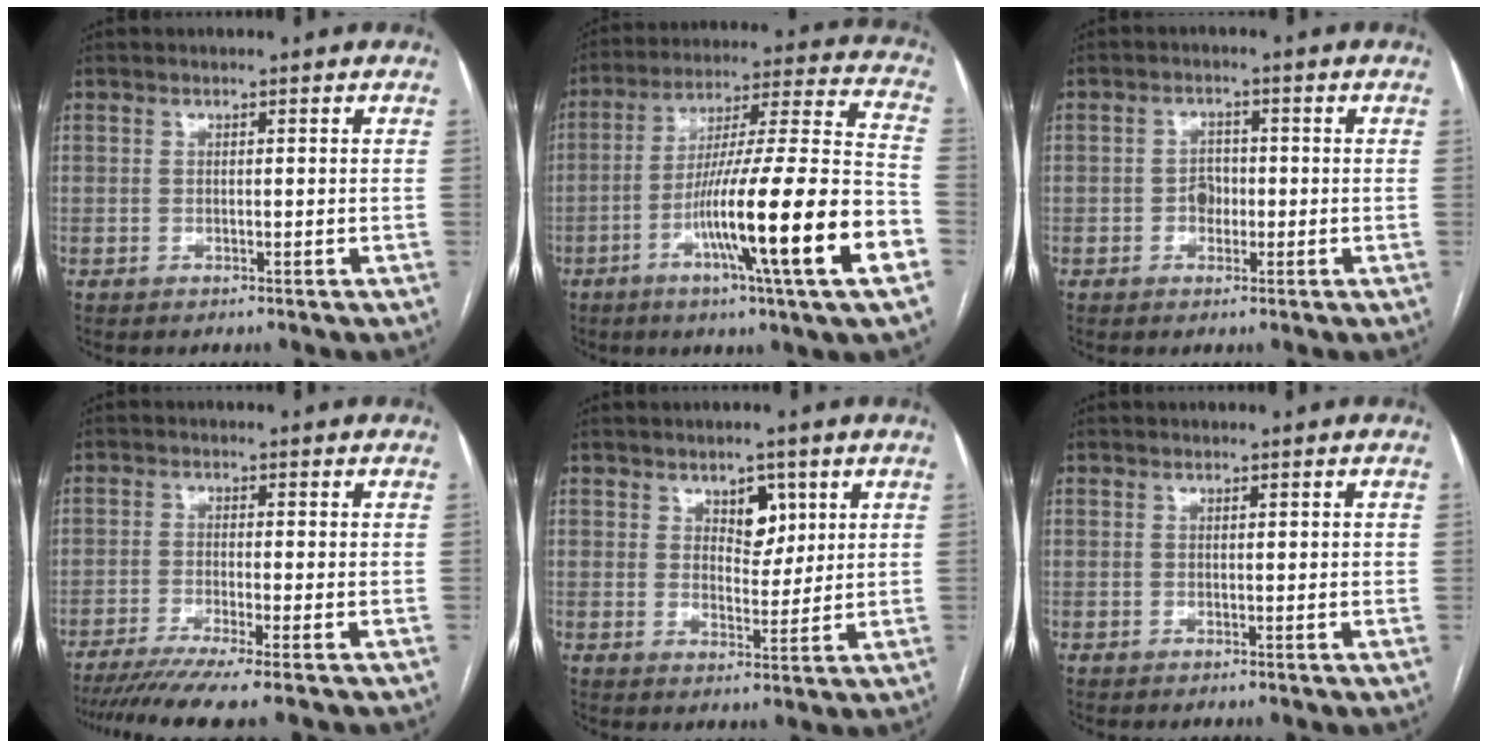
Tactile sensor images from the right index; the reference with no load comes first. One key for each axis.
{"total": 22.2, "fx": -8.2, "fy": -0.7, "fz": 20.6, "tx": -0.312, "ty": -0.017, "tz": -0.139}
{"total": 2.4, "fx": -0.6, "fy": 1.9, "fz": 1.5, "tx": -0.019, "ty": 0.007, "tz": -0.011}
{"total": 9.1, "fx": -7.3, "fy": -1.1, "fz": 5.4, "tx": -0.076, "ty": -0.021, "tz": -0.116}
{"total": 4.7, "fx": 2.3, "fy": 2.7, "fz": 3.0, "tx": -0.040, "ty": 0.002, "tz": 0.039}
{"total": 0.6, "fx": 0.1, "fy": 0.2, "fz": 0.6, "tx": -0.008, "ty": 0.001, "tz": 0.002}